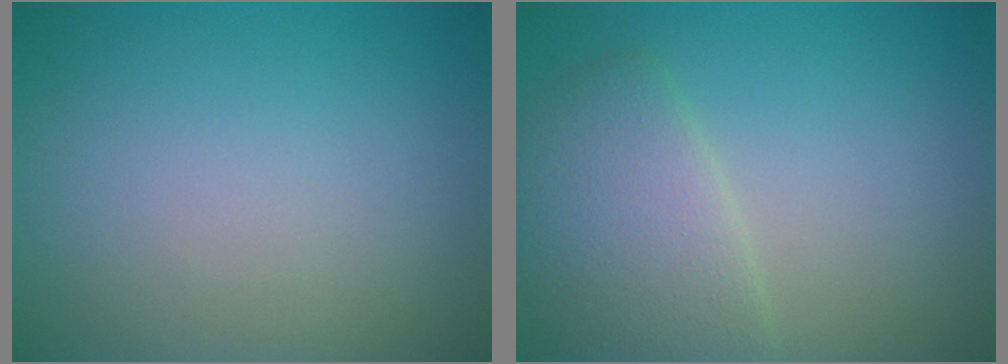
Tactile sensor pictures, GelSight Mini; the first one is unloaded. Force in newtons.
{"total": 4.4, "press": 4.4, "slide": 0.2}